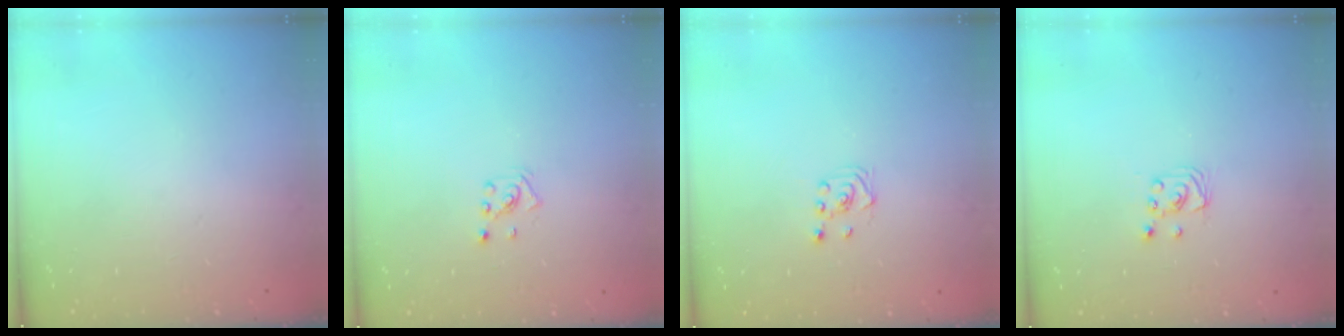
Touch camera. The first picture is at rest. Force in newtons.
{"total": 2.2, "press": 2.2, "slide": 0.6}
{"total": 1.9, "press": 1.7, "slide": 0.8}
{"total": 1.9, "press": 1.9, "slide": 0.1}